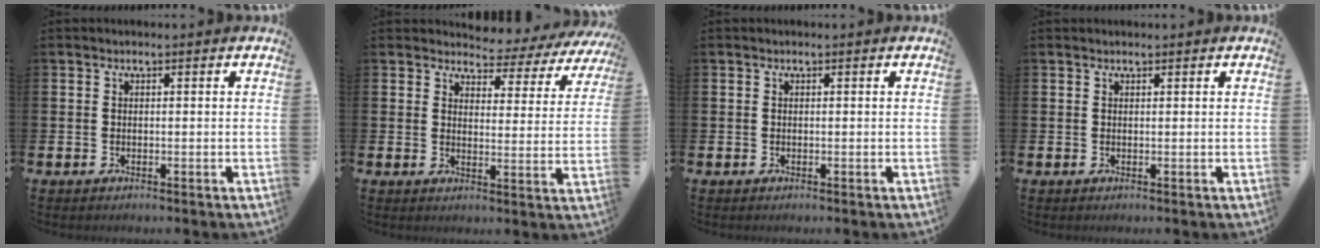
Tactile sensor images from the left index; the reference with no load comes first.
{"total": 3.5, "force": [3.2, 1.4, 0.2], "torque": [-0.009, -0.037, 0.046]}
{"total": 0.0}
{"total": 0.5, "force": [0.5, 0.2, 0.0], "torque": [0.014, -0.005, 0.006]}